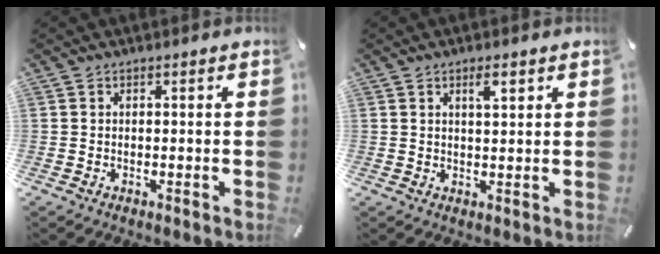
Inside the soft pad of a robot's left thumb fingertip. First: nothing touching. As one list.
[{"total": 3.4, "force": [1.9, 1.0, 2.6], "torque": [-0.040, -0.005, 0.029]}]